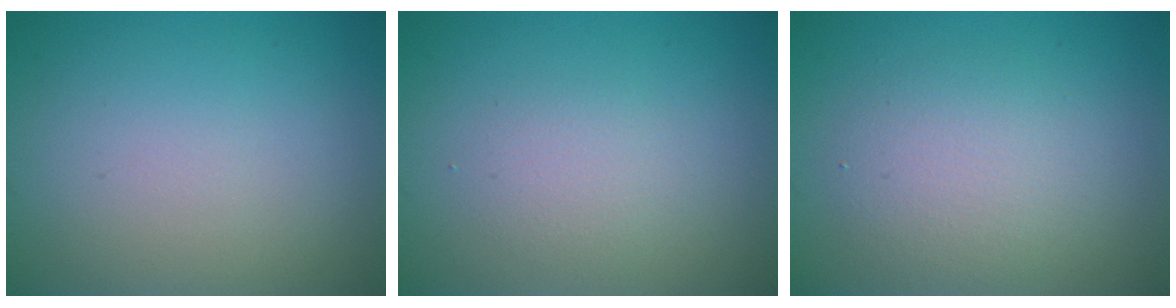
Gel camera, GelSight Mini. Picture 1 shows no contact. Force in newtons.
{"total": 1.7, "press": 1.7, "slide": 0.1}
{"total": 3.4, "press": 3.4, "slide": 0.4}